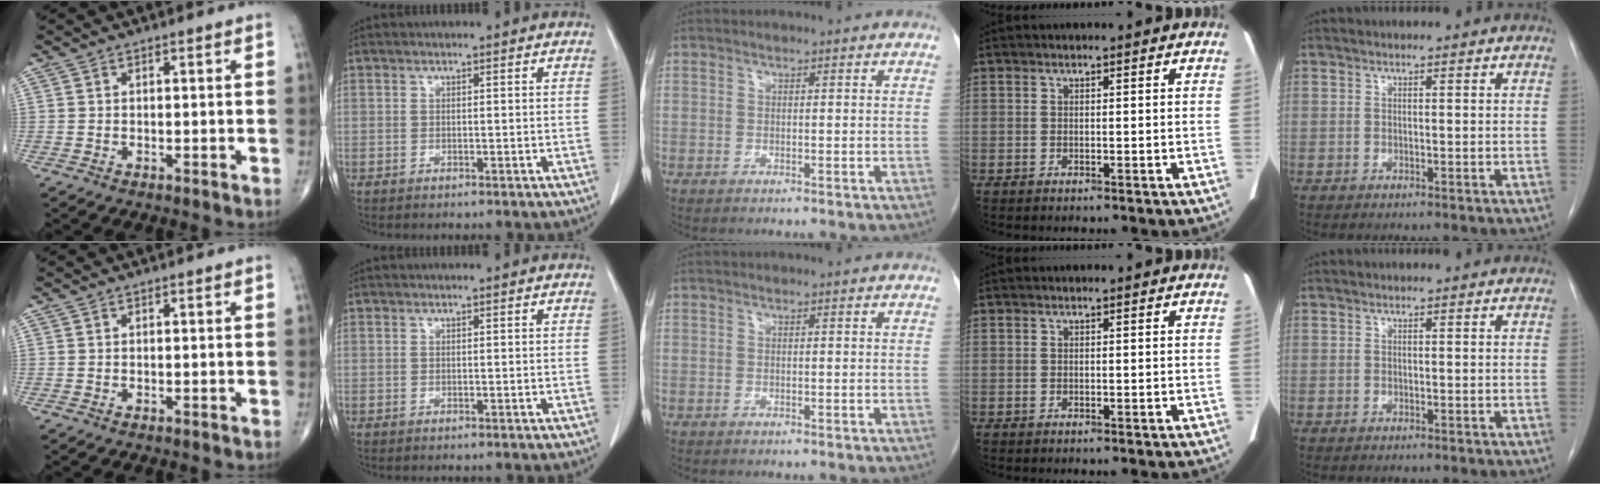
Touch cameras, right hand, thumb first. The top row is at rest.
{}